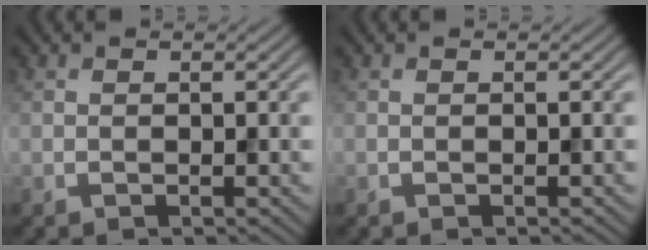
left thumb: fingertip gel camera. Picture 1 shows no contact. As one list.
[{"total": 0.0}]